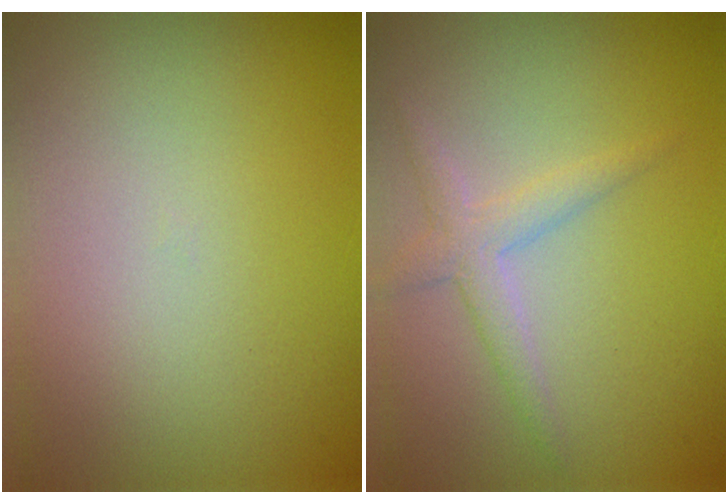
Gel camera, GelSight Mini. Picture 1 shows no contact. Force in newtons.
{"total": 2.4, "press": 2.4, "slide": 0.1}